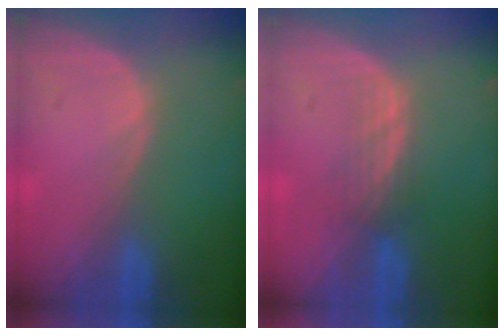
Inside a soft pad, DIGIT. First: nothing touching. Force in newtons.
{"total": 2.8, "press": 2.5, "slide": 1.2}